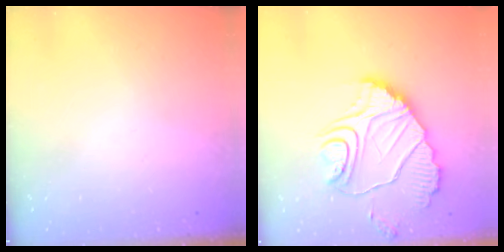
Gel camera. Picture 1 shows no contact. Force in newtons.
{"total": 13.2, "press": 13.2, "slide": 1.1}